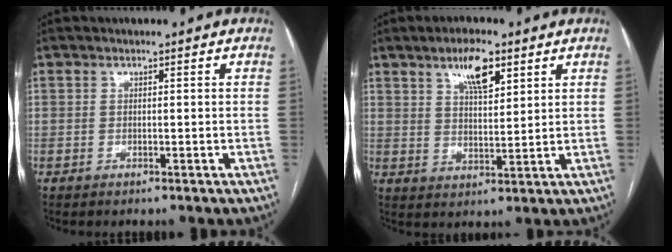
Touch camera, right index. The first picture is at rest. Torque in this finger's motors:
{"motor_torque": [0.14, 0.17, 0.13, 0.06]}